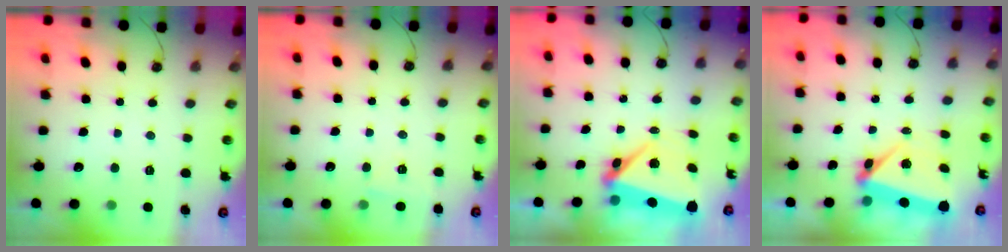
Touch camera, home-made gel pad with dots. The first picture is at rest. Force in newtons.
{"total": 2.1, "press": 2.1, "slide": 0.4}
{"total": 7.1, "press": 6.9, "slide": 1.7}
{"total": 5.9, "press": 5.9, "slide": 0.3}